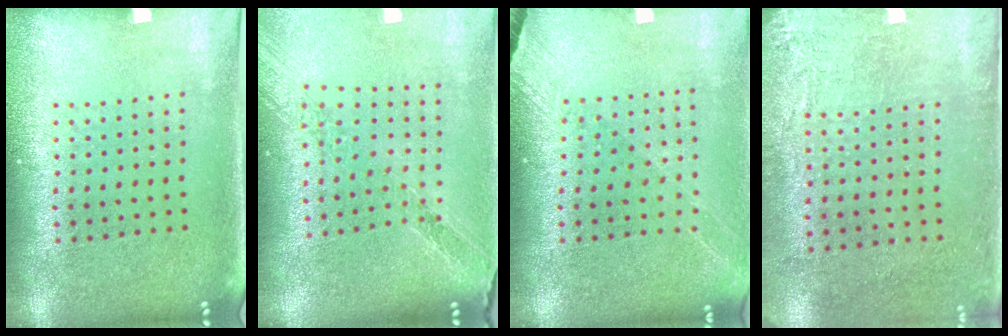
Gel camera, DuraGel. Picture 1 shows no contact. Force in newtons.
{"total": 1.0, "press": 1.0, "slide": 0.0}
{"total": 1.3, "press": 1.2, "slide": 0.3}
{"total": 2.8, "press": 2.3, "slide": 1.6}